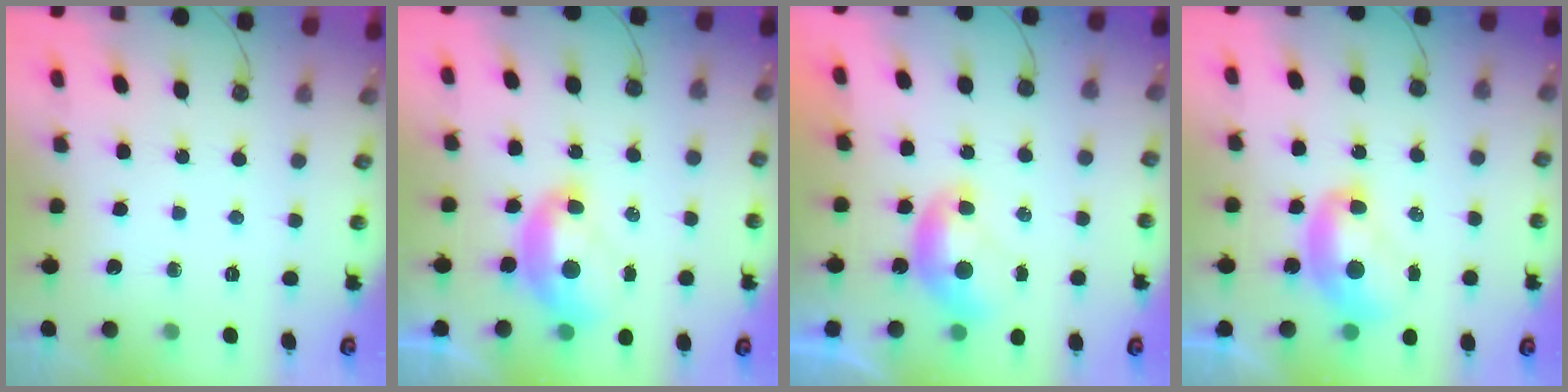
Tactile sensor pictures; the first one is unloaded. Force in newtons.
{"total": 2.3, "press": 2.3, "slide": 0.6}
{"total": 0.0}
{"total": 2.4, "press": 2.4, "slide": 0.3}